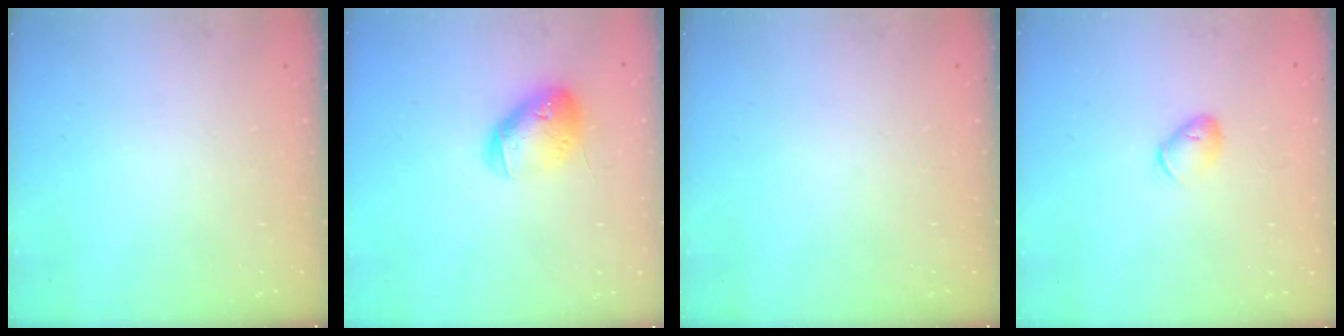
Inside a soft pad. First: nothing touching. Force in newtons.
{"total": 12.6, "press": 12.4, "slide": 1.9}
{"total": 0.0}
{"total": 7.0, "press": 6.9, "slide": 1.1}